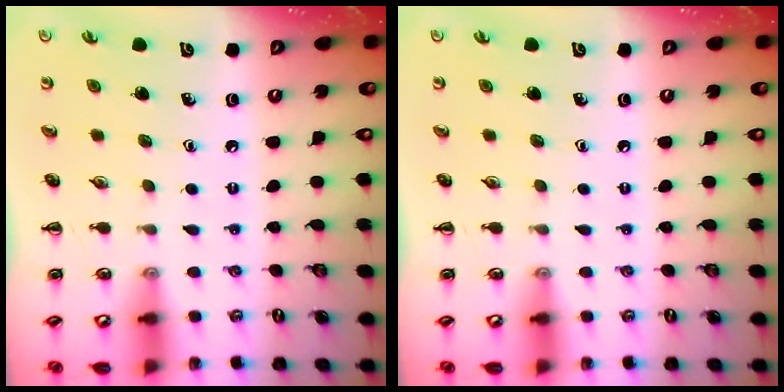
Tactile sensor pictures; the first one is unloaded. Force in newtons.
{"total": 0.0}